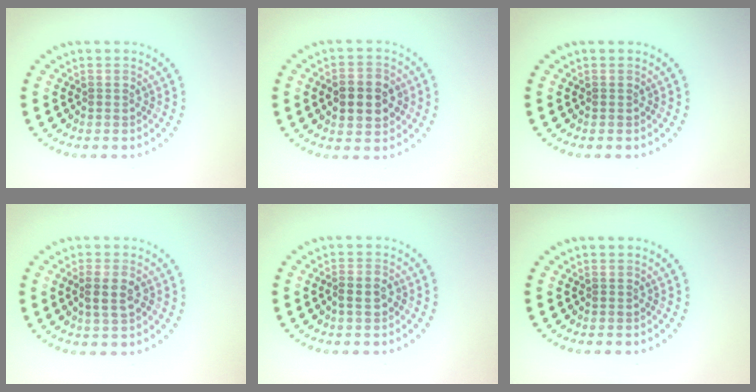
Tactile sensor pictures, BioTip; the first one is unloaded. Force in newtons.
{"total": 4.7, "press": 4.7, "slide": 0.1}
{"total": 0.0}
{"total": 2.5, "press": 2.5, "slide": 0.5}
{"total": 1.5, "press": 1.3, "slide": 0.6}
{"total": 0.0}